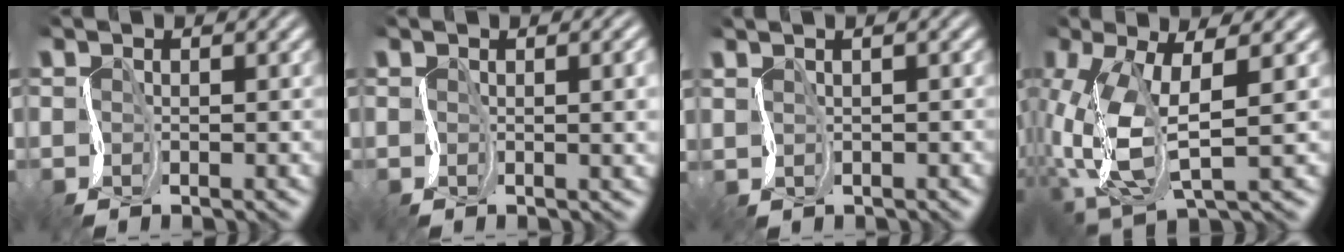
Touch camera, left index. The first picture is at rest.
{"total": 5.1, "force": [0.3, 2.3, 4.5], "torque": [-0.032, 0.005, 0.005]}
{"total": 1.6, "force": [1.5, 0.5, 0.3], "torque": [0.004, 0.008, 0.018]}
{"total": 7.5, "force": [-0.3, 2.9, 6.9], "torque": [-0.165, 0.002, -0.001]}